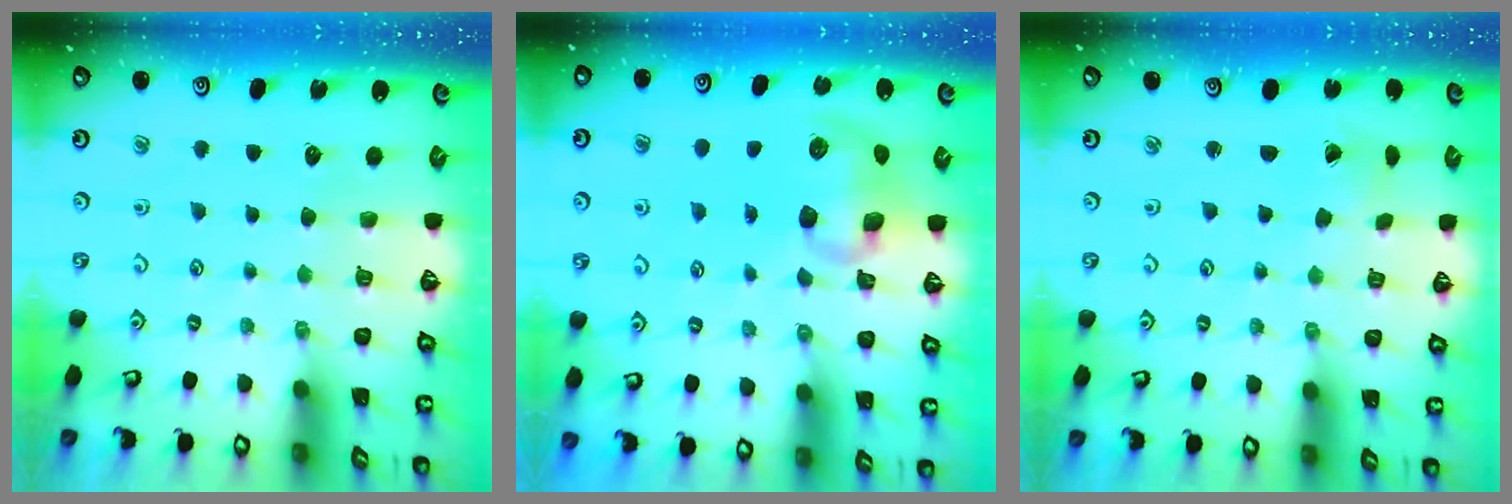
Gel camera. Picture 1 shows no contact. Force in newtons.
{"total": 11.5, "press": 11.4, "slide": 1.7}
{"total": 0.6, "press": 0.6, "slide": 0.0}